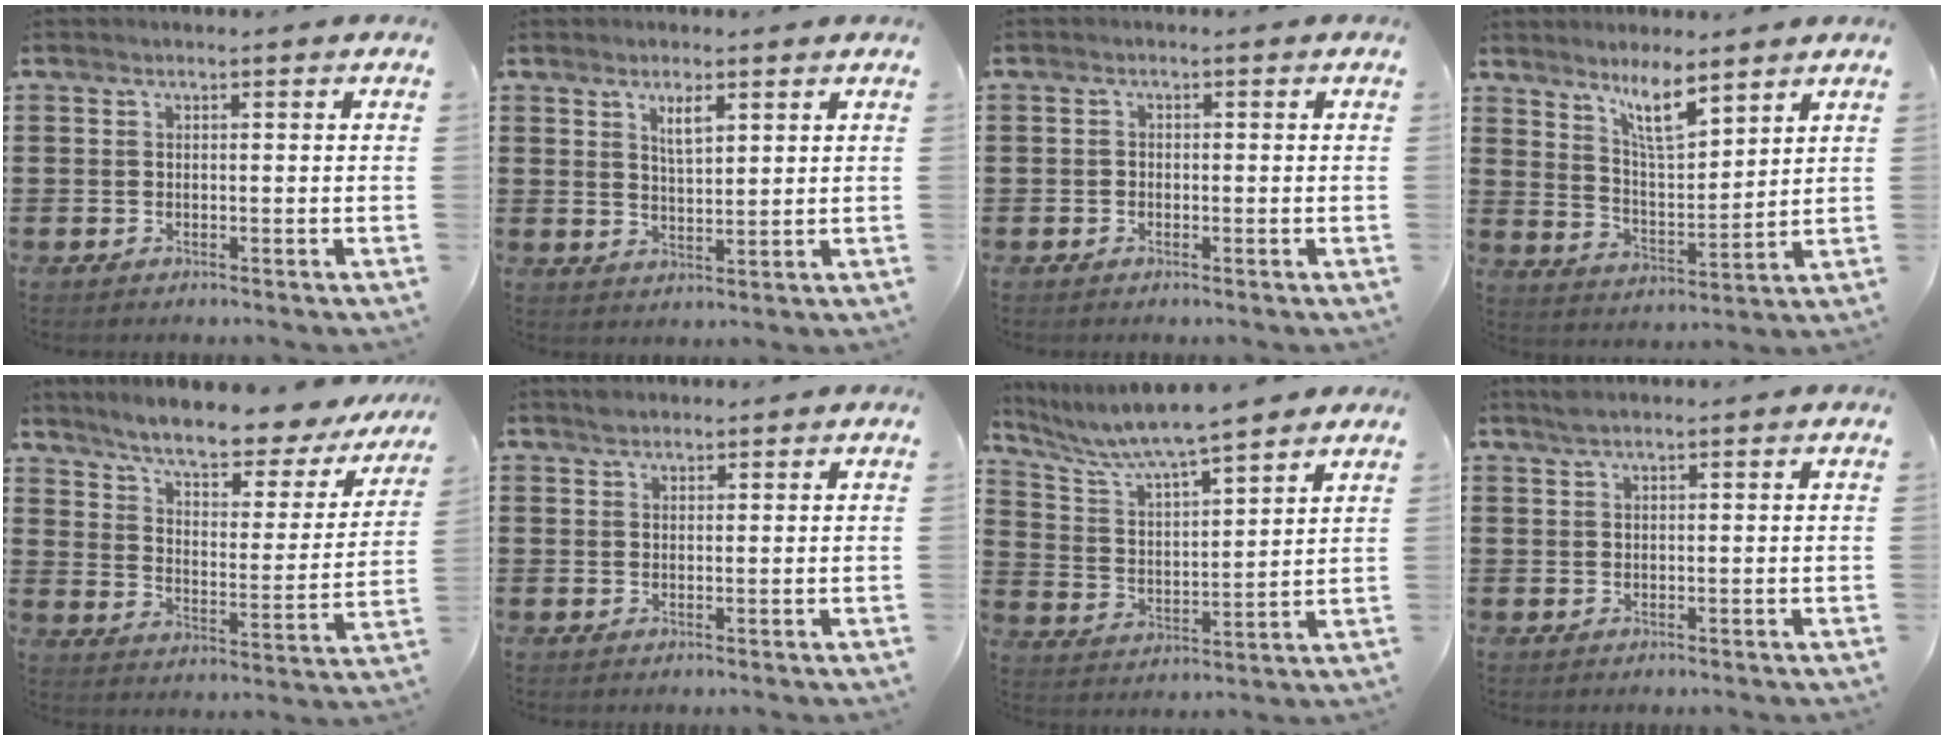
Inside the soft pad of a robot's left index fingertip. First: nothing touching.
{"total": 3.8, "force": [2.4, 1.0, 2.7], "torque": [-0.049, 0.000, 0.042]}
{"total": 0.8, "force": [-0.5, 0.5, 0.3], "torque": [-0.008, 0.000, -0.011]}
{"total": 7.8, "force": [6.1, 1.5, 4.7], "torque": [-0.092, -0.025, 0.106]}
{"total": 7.9, "force": [6.8, 0.7, 3.9], "torque": [-0.095, -0.043, 0.110]}
{"total": 1.5, "force": [1.4, 0.5, 0.3], "torque": [-0.008, 0.001, 0.027]}
{"total": 6.7, "force": [6.2, 0.3, 2.6], "torque": [-0.078, -0.036, 0.104]}
{"total": 1.6, "force": [1.2, 0.1, 1.1], "torque": [-0.022, 0.001, 0.023]}